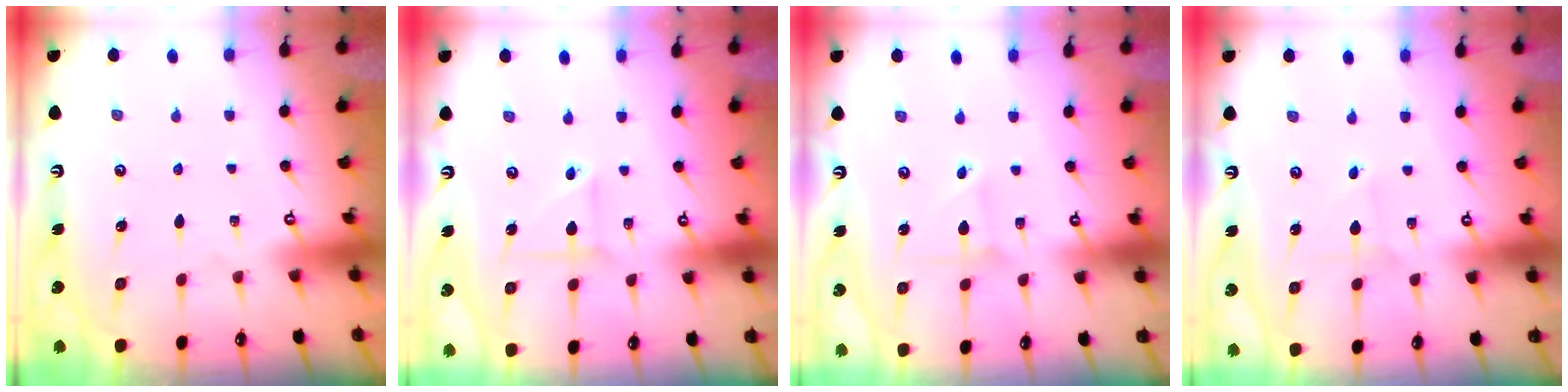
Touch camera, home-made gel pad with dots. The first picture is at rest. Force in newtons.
{"total": 2.9, "press": 2.9, "slide": 0.2}
{"total": 2.2, "press": 2.2, "slide": 0.1}
{"total": 1.5, "press": 1.4, "slide": 0.2}